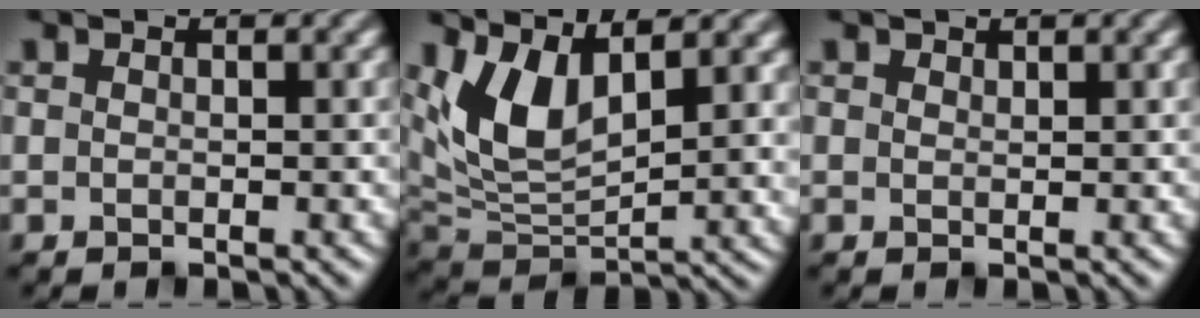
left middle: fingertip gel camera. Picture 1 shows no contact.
{"total": 8.2, "force": [3.4, 4.2, 6.2], "torque": [-0.126, -0.002, 0.063]}
{"total": 0.6, "force": [0.6, 0.1, 0.0], "torque": [-0.001, -0.002, 0.010]}